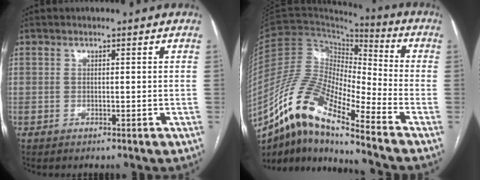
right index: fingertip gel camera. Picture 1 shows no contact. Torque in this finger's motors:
{"motor_torque": [0.92, -0.86, 0.11, 0.01]}